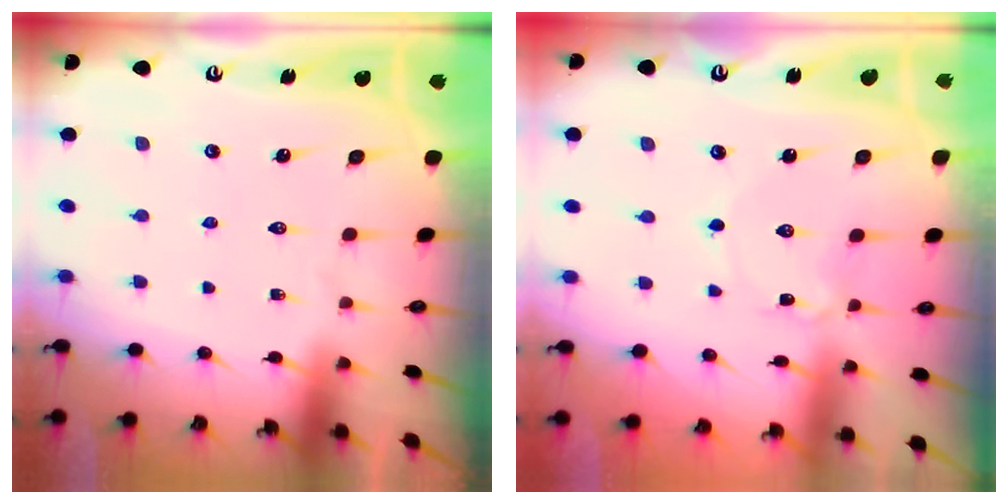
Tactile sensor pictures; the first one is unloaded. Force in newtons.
{"total": 1.6, "press": 1.6, "slide": 0.1}